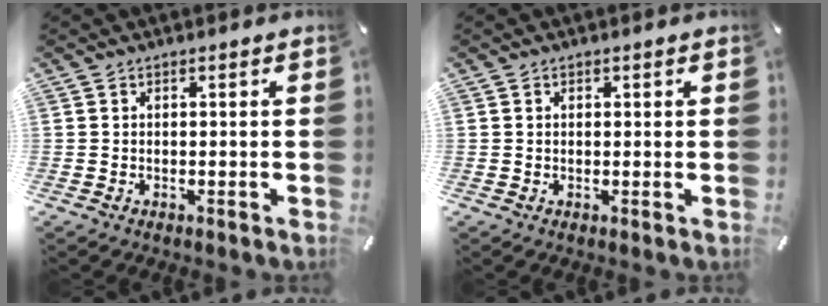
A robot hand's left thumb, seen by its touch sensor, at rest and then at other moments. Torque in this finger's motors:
{"motor_torque": [-0.08, -0.53, 0.01, 0.19, -0.03]}